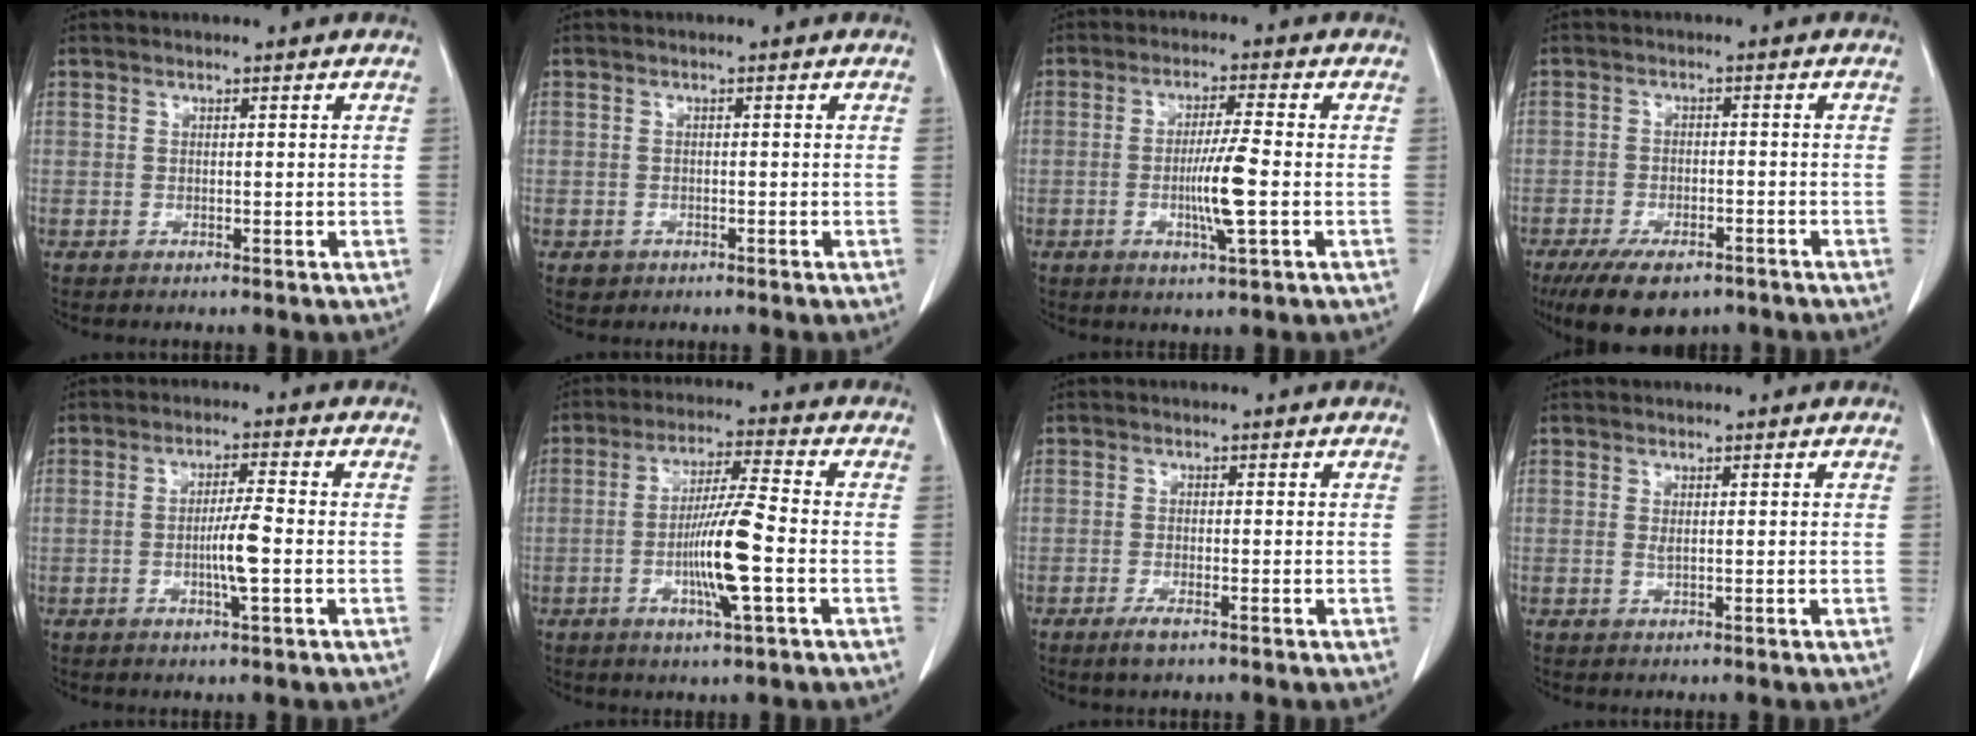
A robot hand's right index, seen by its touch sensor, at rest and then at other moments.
{"total": 1.4, "force": [-0.5, 1.3, 0.0], "torque": [0.001, 0.006, -0.003]}
{"total": 8.1, "force": [-2.0, -0.2, 7.9], "torque": [-0.146, -0.007, -0.038]}
{"total": 9.8, "force": [-7.0, 4.2, 5.4], "torque": [-0.087, -0.007, -0.108]}
{"total": 4.9, "force": [-1.1, 0.0, 4.8], "torque": [-0.090, -0.006, -0.020]}
{"total": 10.0, "force": [-2.4, -0.1, 9.7], "torque": [-0.183, -0.008, -0.049]}
{"total": 2.1, "force": [-1.3, 0.5, 1.6], "torque": [-0.030, -0.002, -0.021]}
{"total": 0.7, "force": [0.2, 0.1, 0.6], "torque": [-0.019, -0.004, 0.006]}